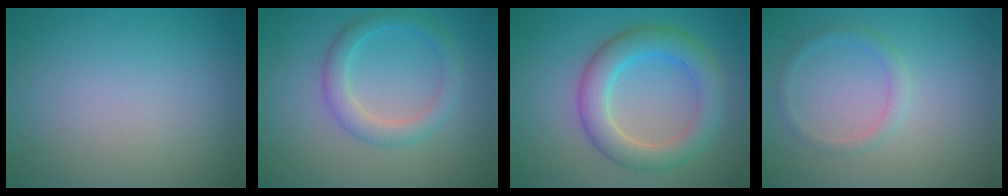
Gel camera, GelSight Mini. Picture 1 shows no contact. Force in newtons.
{"total": 3.0, "press": 3.0, "slide": 0.1}
{"total": 5.2, "press": 5.2, "slide": 0.2}
{"total": 1.4, "press": 1.4, "slide": 0.1}